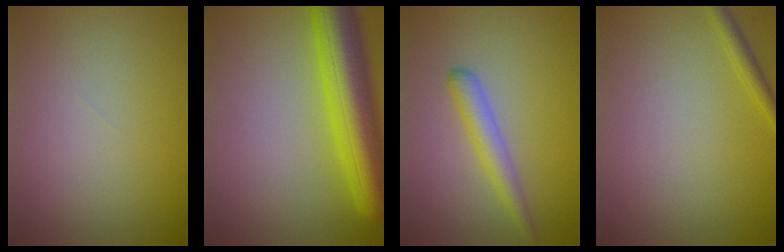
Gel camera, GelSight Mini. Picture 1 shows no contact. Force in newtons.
{"total": 8.2, "press": 8.2, "slide": 0.3}
{"total": 2.4, "press": 2.3, "slide": 0.1}
{"total": 1.3, "press": 1.3, "slide": 0.1}